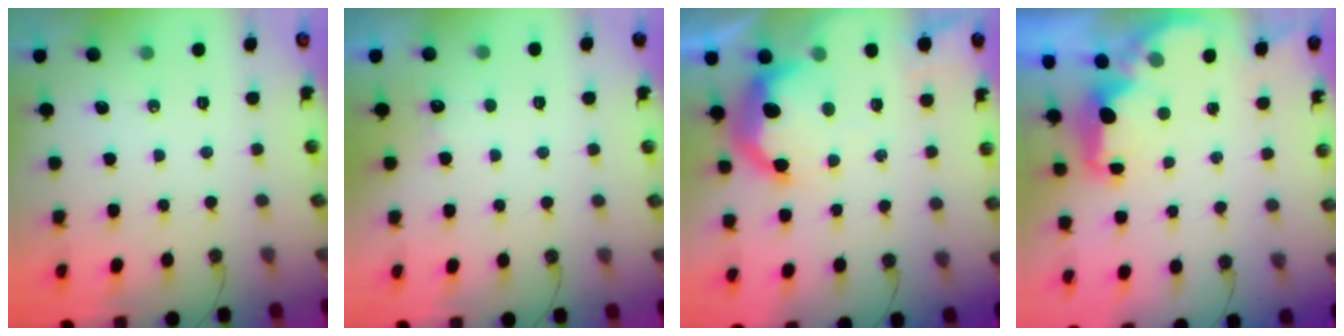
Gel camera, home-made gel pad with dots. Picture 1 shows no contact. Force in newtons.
{"total": 3.7, "press": 3.6, "slide": 0.7}
{"total": 17.8, "press": 17.7, "slide": 1.5}
{"total": 2.4, "press": 2.2, "slide": 0.7}